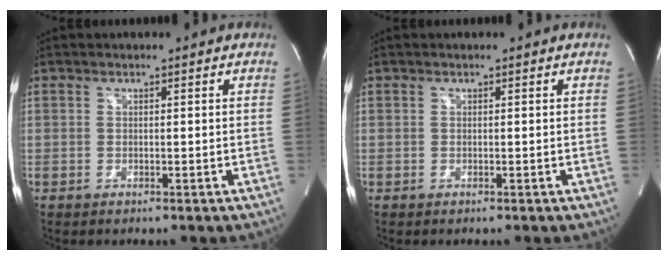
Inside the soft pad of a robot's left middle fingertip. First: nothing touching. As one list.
[{"total": 0.0}]